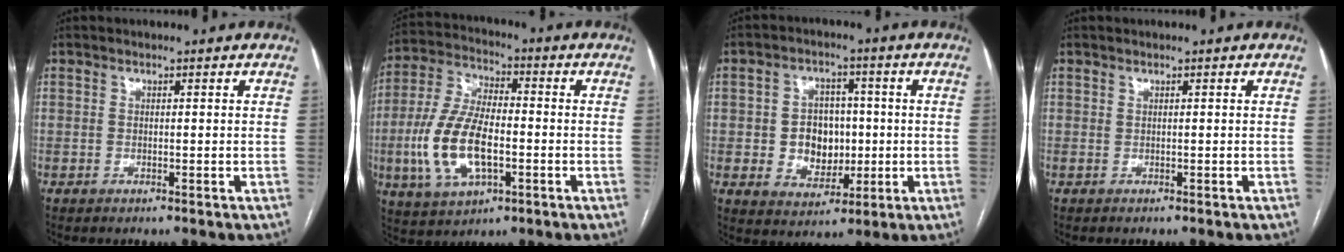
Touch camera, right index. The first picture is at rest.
{"total": 13.8, "force": [-3.1, 6.0, 12.0], "torque": [-0.265, 0.005, -0.056]}
{"total": 8.4, "force": [-0.3, 6.7, 5.1], "torque": [-0.087, 0.014, 0.007]}
{"total": 0.0}